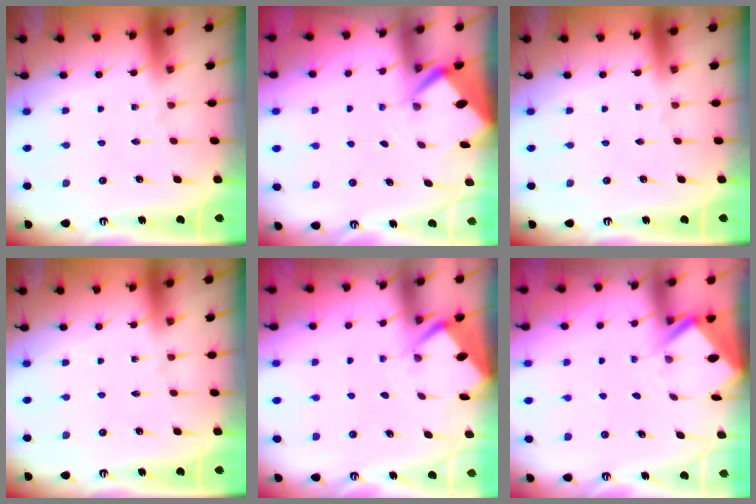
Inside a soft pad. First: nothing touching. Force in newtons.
{"total": 2.7, "press": 2.7, "slide": 0.2}
{"total": 0.0}
{"total": 0.0}
{"total": 2.8, "press": 2.8, "slide": 0.3}
{"total": 3.1, "press": 3.1, "slide": 0.3}